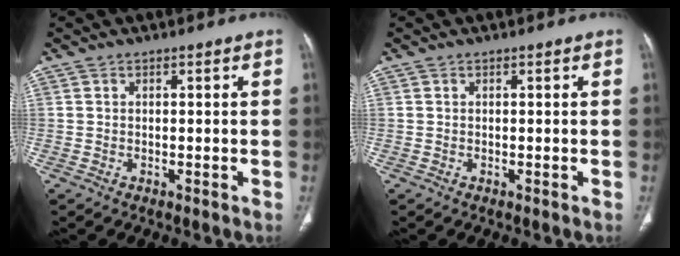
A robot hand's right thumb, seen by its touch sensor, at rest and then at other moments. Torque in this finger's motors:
{"motor_torque": [0.01, 0.01, -0.04, -0.01, 0.00]}